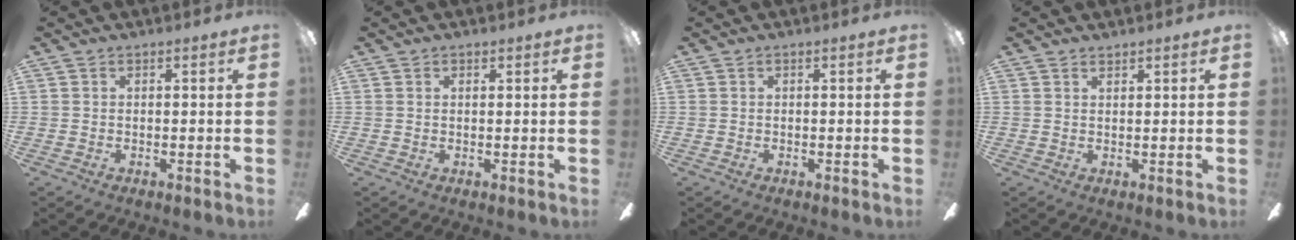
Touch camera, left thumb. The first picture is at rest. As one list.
[{"total": 0.7, "force": [0.5, 0.4, 0.2], "torque": [-0.005, 0.002, 0.009]}, {"total": 0.0}, {"total": 1.1, "force": [1.1, 0.1, 0.0], "torque": [-0.002, -0.002, 0.022]}]